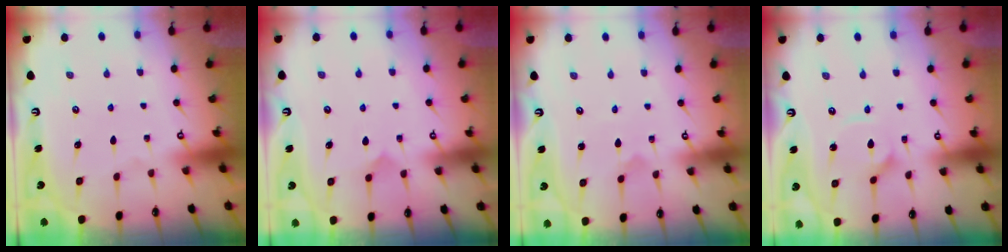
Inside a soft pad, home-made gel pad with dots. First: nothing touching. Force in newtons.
{"total": 4.6, "press": 4.6, "slide": 0.4}
{"total": 0.7, "press": 0.7, "slide": 0.1}
{"total": 4.3, "press": 4.3, "slide": 0.4}